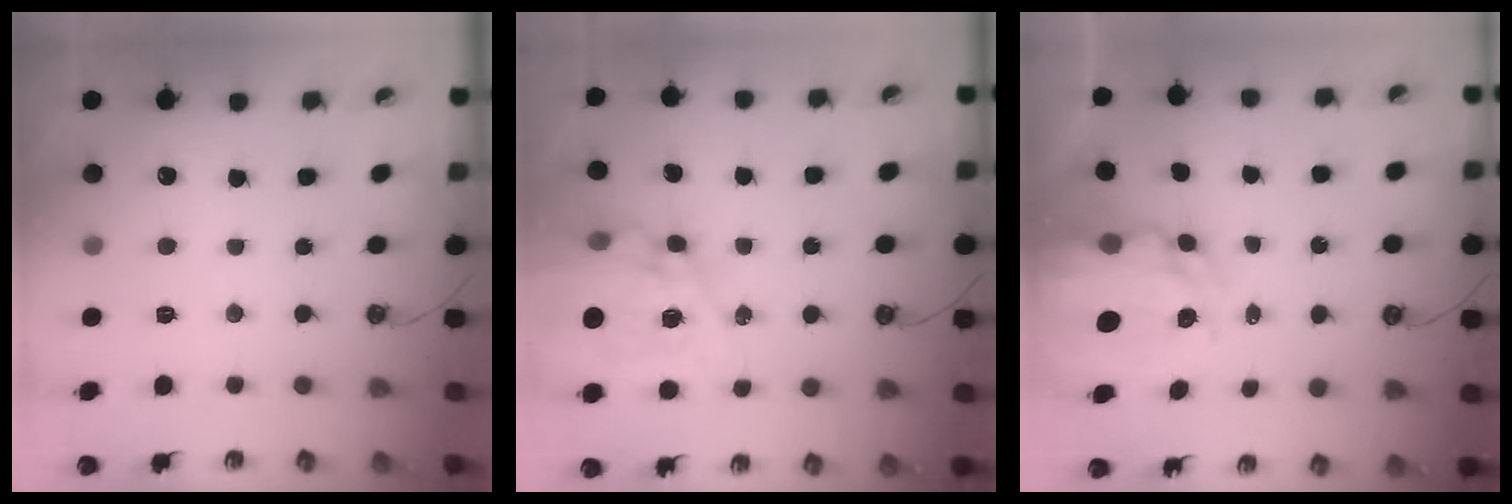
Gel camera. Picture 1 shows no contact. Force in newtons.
{"total": 16.7, "press": 16.6, "slide": 1.5}
{"total": 8.4, "press": 8.4, "slide": 0.7}